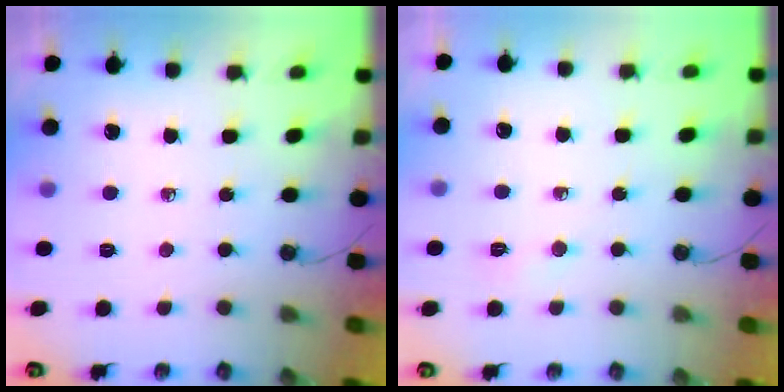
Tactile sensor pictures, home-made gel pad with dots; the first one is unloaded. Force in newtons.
{"total": 2.9, "press": 2.9, "slide": 0.5}